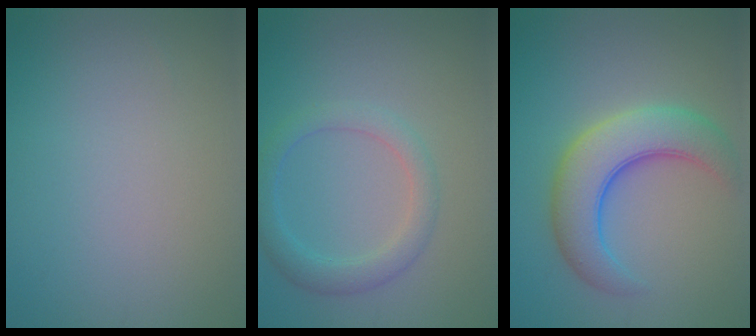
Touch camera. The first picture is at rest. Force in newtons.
{"total": 2.8, "press": 2.8, "slide": 0.1}
{"total": 6.4, "press": 6.4, "slide": 0.3}